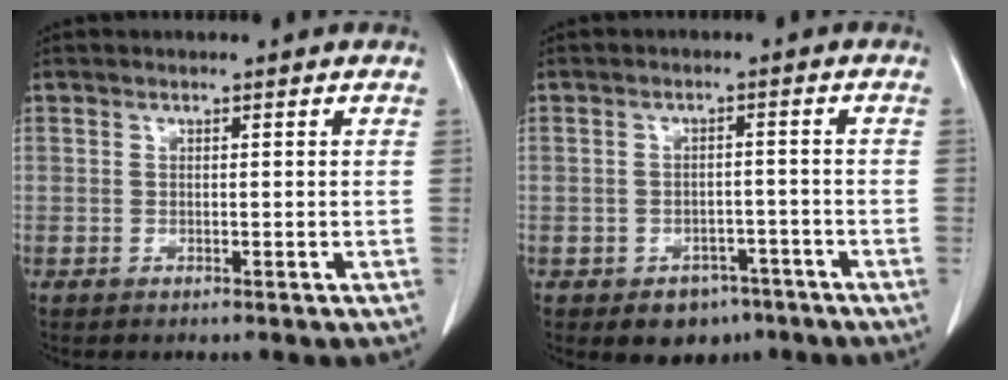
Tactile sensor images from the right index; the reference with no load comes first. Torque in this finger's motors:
{"motor_torque": [-0.50, 0.04, -0.13, -0.08]}